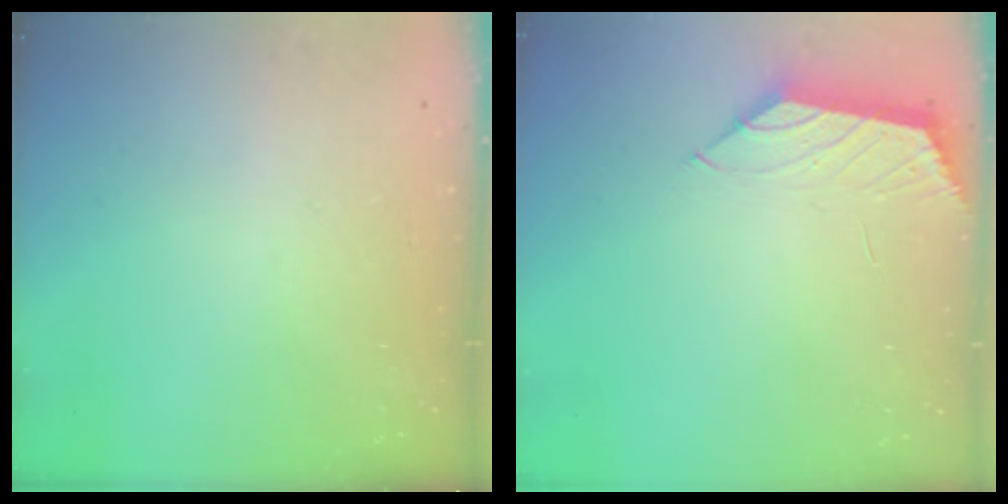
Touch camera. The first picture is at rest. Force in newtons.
{"total": 0.8, "press": 0.6, "slide": 0.5}